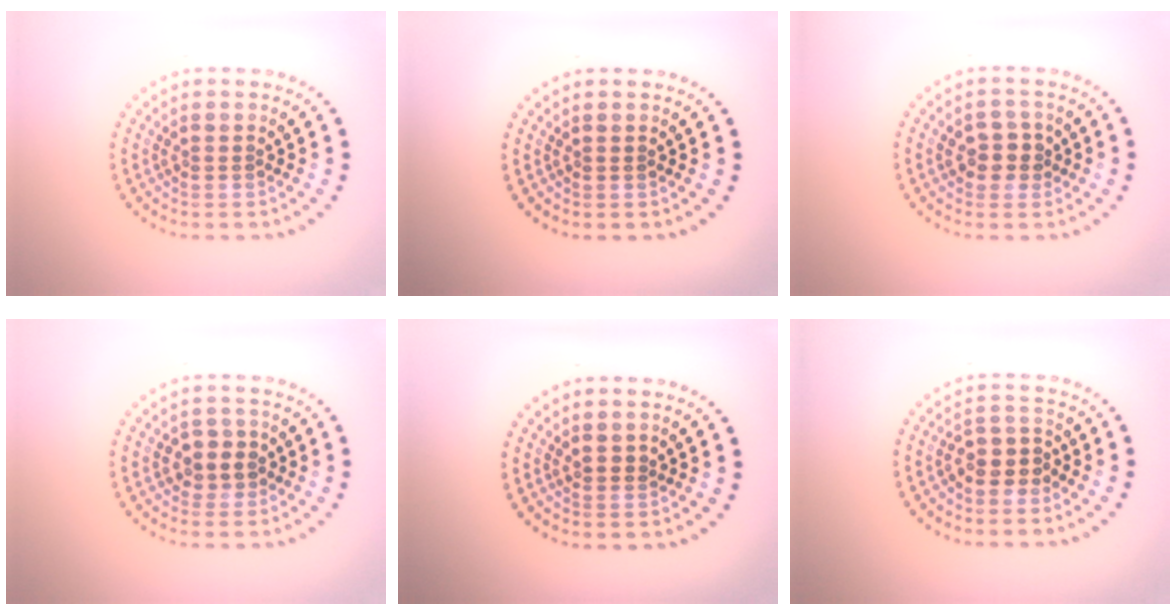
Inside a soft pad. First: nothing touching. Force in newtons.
{"total": 0.0}
{"total": 2.5, "press": 2.5, "slide": 0.5}
{"total": 2.2, "press": 2.1, "slide": 0.7}
{"total": 0.6, "press": 0.5, "slide": 0.4}
{"total": 2.5, "press": 2.2, "slide": 1.1}